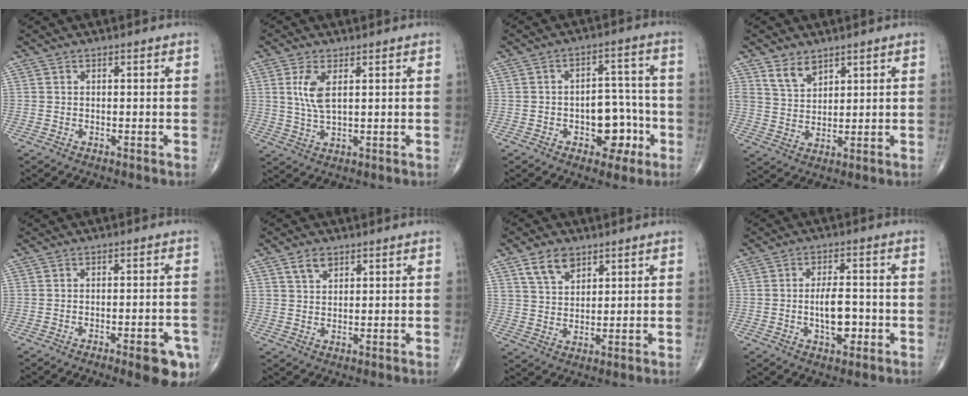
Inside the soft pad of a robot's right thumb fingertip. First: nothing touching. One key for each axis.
{"total": 5.6, "fx": 1.7, "fy": 2.3, "fz": 4.8, "tx": -0.106, "ty": -0.008, "tz": 0.039}
{"total": 9.2, "fx": -3.2, "fy": 6.0, "fz": 6.3, "tx": -0.046, "ty": 0.040, "tz": -0.041}
{"total": 5.1, "fx": 3.6, "fy": 3.0, "fz": 2.1, "tx": -0.021, "ty": -0.028, "tz": 0.074}
{"total": 7.3, "fx": -3.8, "fy": 2.0, "fz": 5.9, "tx": -0.058, "ty": 0.013, "tz": -0.044}
{"total": 3.3, "fx": 2.0, "fy": 2.0, "fz": 1.8, "tx": -0.026, "ty": -0.009, "tz": 0.039}
{"total": 6.3, "fx": 3.8, "fy": 3.8, "fz": 3.3, "tx": -0.046, "ty": -0.022, "tz": 0.075}
{"total": 6.7, "fx": -1.4, "fy": 3.2, "fz": 5.7, "tx": -0.089, "ty": 0.009, "tz": -0.021}